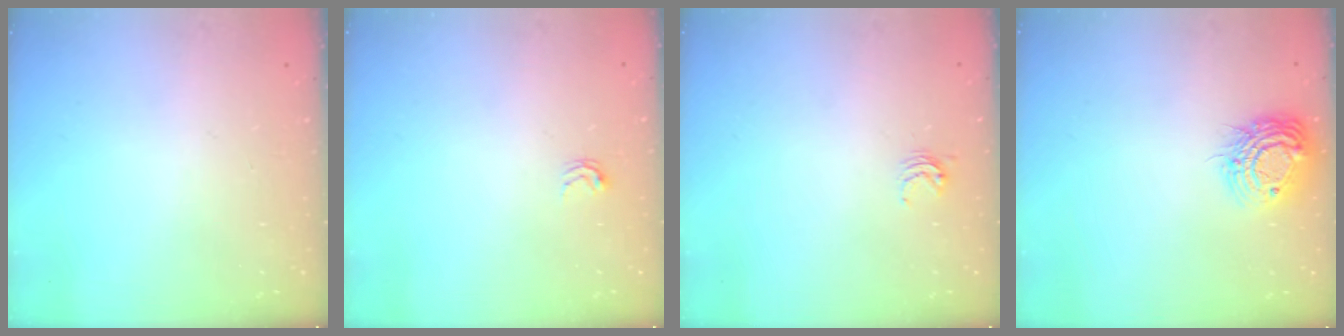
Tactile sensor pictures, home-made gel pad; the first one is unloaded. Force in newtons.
{"total": 2.9, "press": 2.8, "slide": 0.4}
{"total": 3.5, "press": 3.5, "slide": 0.4}
{"total": 12.7, "press": 12.7, "slide": 0.9}